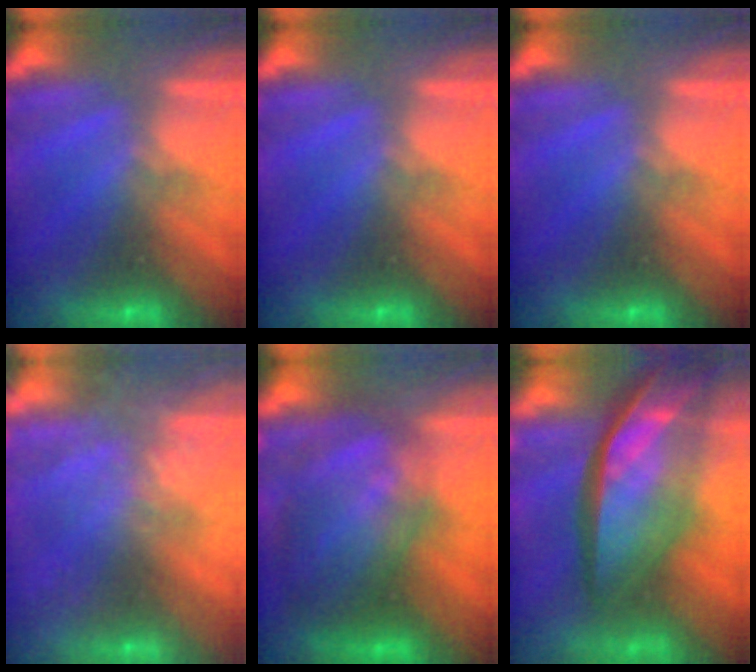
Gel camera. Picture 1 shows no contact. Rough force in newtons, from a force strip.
{"total": 0.0}
{"total": 0.0}
{"total": 7.7}
{"total": 5.6}
{"total": 8.1}